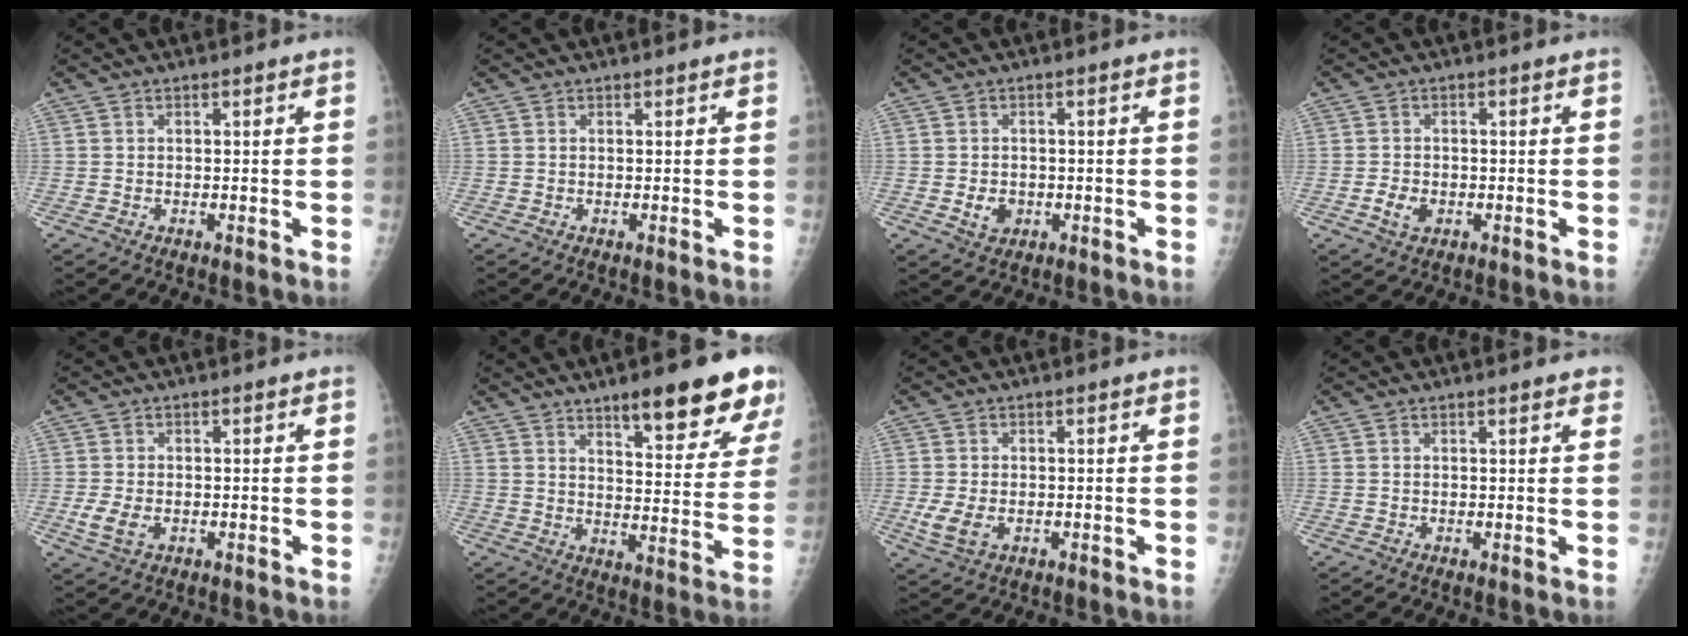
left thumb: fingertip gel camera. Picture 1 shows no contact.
{"total": 0.0}
{"total": 3.7, "force": [-0.9, 3.0, 2.1], "torque": [-0.022, 0.004, -0.008]}
{"total": 3.4, "force": [-1.2, 2.3, 2.2], "torque": [-0.037, 0.006, -0.018]}
{"total": 4.2, "force": [-1.1, 2.5, 3.1], "torque": [-0.071, 0.000, -0.018]}
{"total": 17.1, "force": [11.4, 4.2, 12.1], "torque": [-0.124, -0.060, 0.155]}
{"total": 4.7, "force": [-1.1, 2.9, 3.6], "torque": [-0.082, -0.001, -0.017]}
{"total": 2.2, "force": [1.4, 0.7, 1.5], "torque": [-0.012, 0.000, 0.015]}